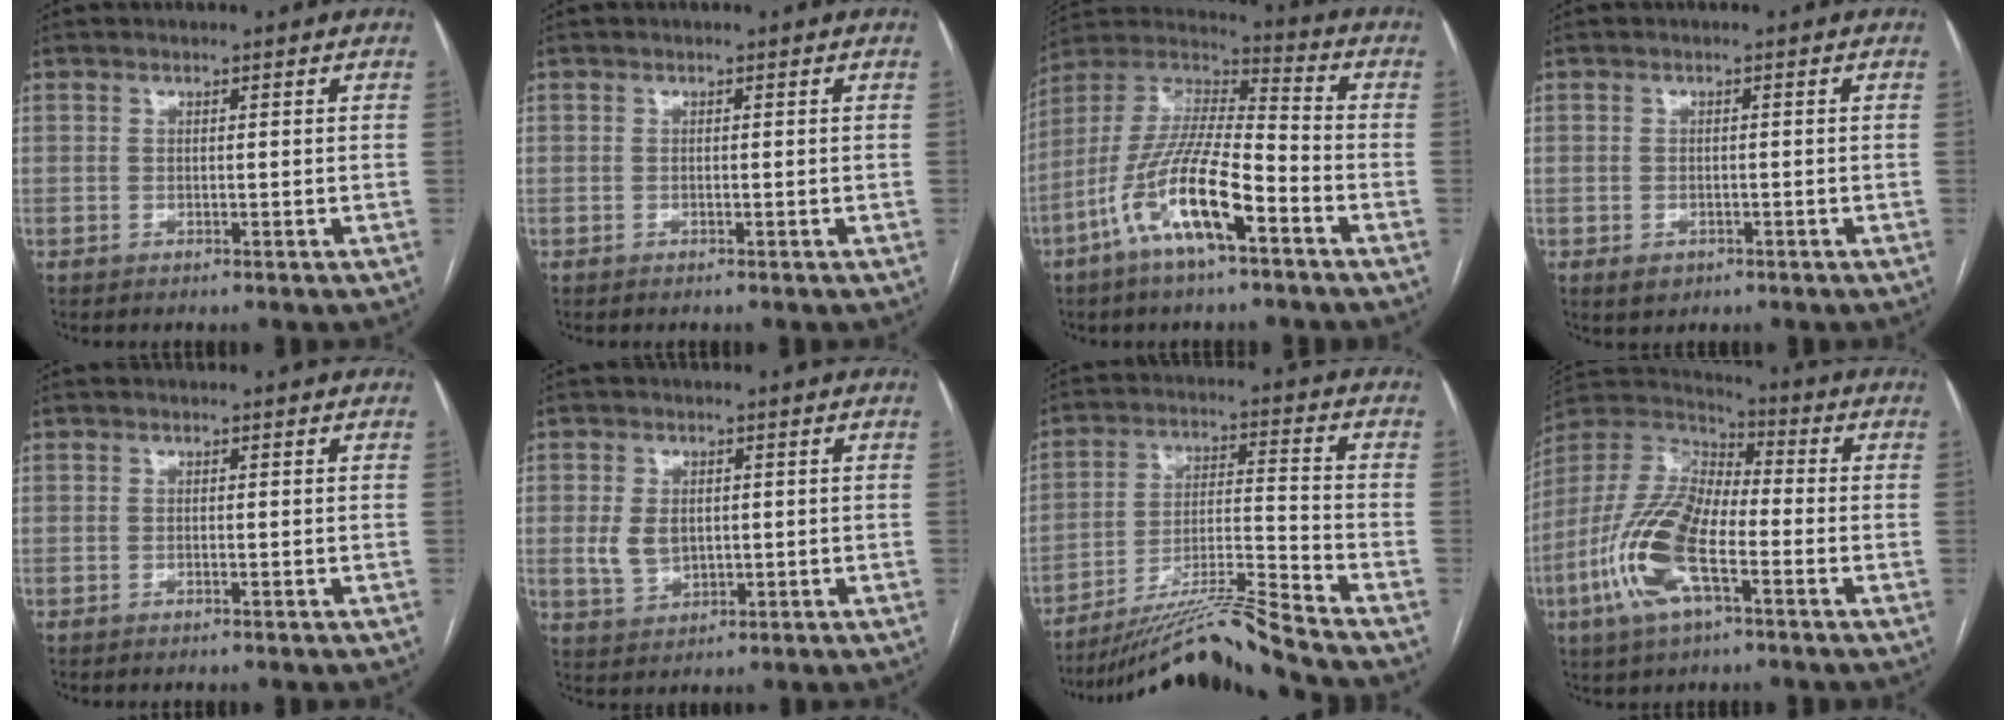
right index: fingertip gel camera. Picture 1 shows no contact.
{"total": 0.0}
{"total": 15.2, "force": [-7.2, 2.9, 13.1], "torque": [-0.263, -0.003, -0.134]}
{"total": 2.4, "force": [-1.1, 1.7, 1.3], "torque": [-0.018, 0.000, -0.005]}
{"total": 0.0}
{"total": 4.9, "force": [0.2, 3.5, 3.4], "torque": [-0.072, 0.005, 0.014]}
{"total": 13.1, "force": [-11.7, -3.2, 4.7], "torque": [-0.075, 0.001, -0.209]}
{"total": 15.9, "force": [-5.3, 5.8, 13.8], "torque": [-0.306, 0.002, -0.103]}